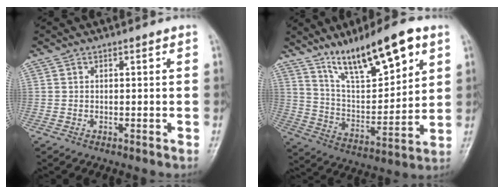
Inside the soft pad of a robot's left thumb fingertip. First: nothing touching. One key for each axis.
{"total": 17.5, "fx": 10.8, "fy": 5.2, "fz": 12.7, "tx": -0.185, "ty": -0.049, "tz": 0.200}